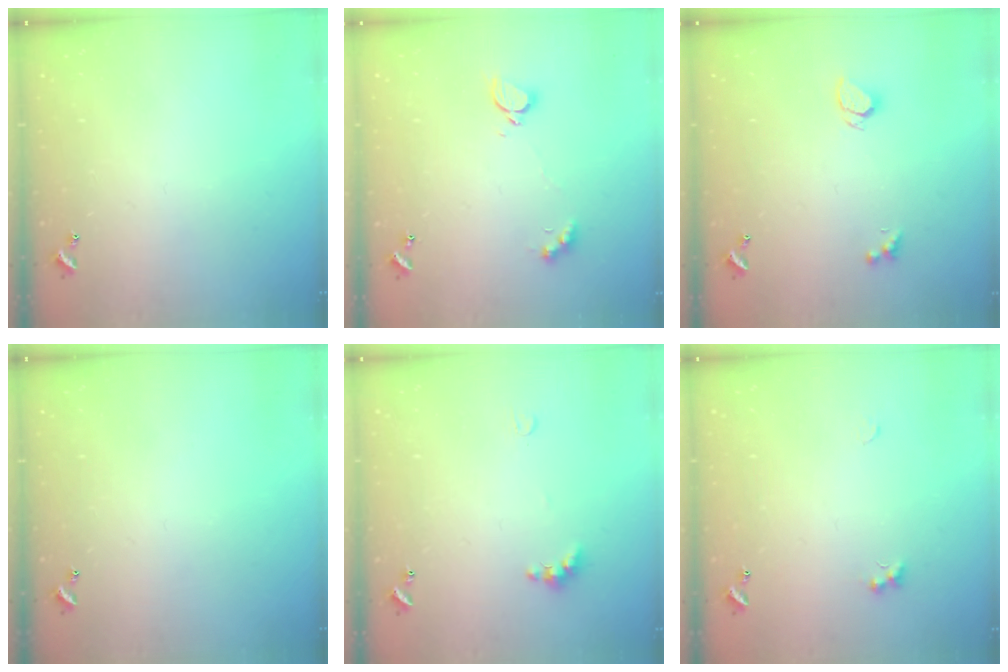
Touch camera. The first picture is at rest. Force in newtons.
{"total": 2.5, "press": 2.4, "slide": 0.5}
{"total": 2.4, "press": 2.3, "slide": 0.6}
{"total": 0.0}
{"total": 3.2, "press": 3.1, "slide": 0.8}
{"total": 1.8, "press": 1.7, "slide": 0.4}